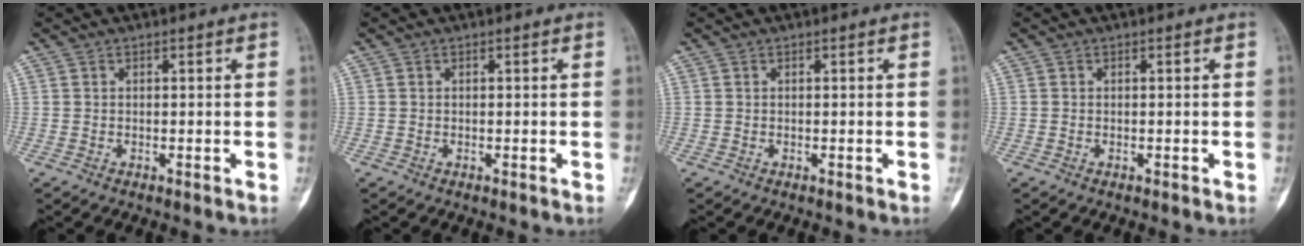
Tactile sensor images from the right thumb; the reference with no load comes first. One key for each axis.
{"total": 0.0}
{"total": 0.0}
{"total": 0.0}